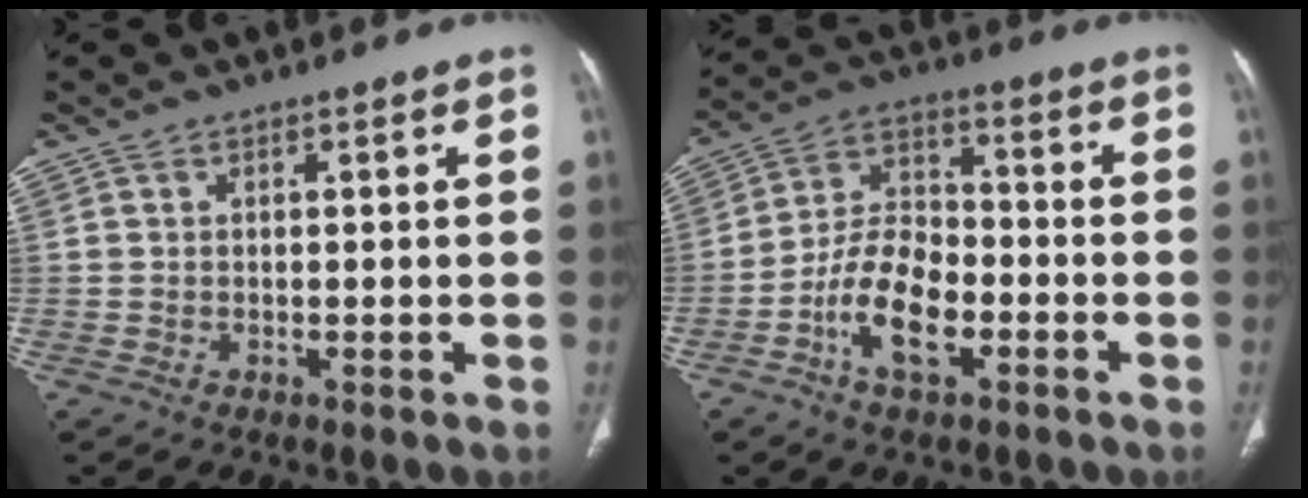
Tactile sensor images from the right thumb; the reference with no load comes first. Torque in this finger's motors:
{"motor_torque": [0.02, 0.53, 0.52, 0.36, 0.13]}